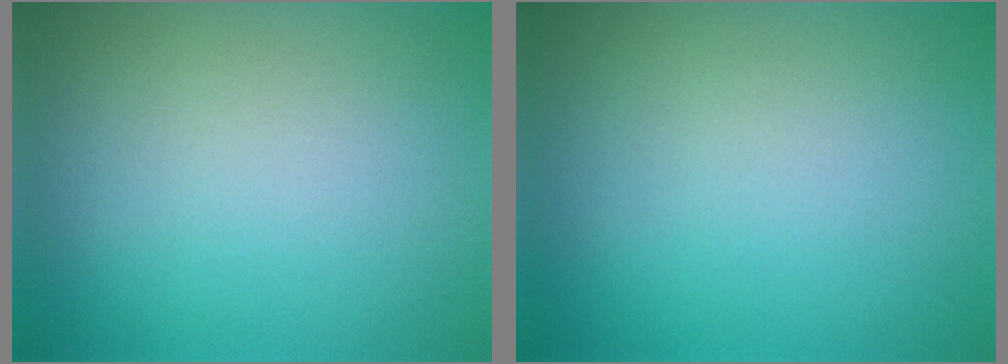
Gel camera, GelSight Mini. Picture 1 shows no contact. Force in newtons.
{"total": 0.0}